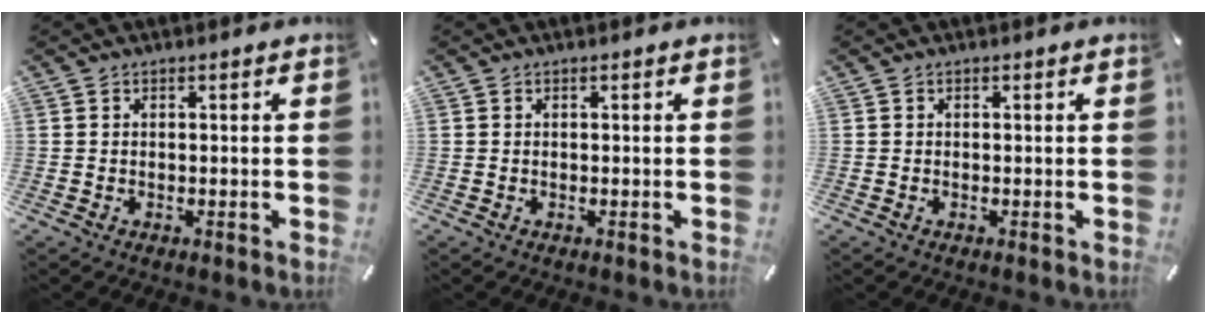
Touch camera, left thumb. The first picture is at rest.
{"total": 0.0}
{"total": 0.0}